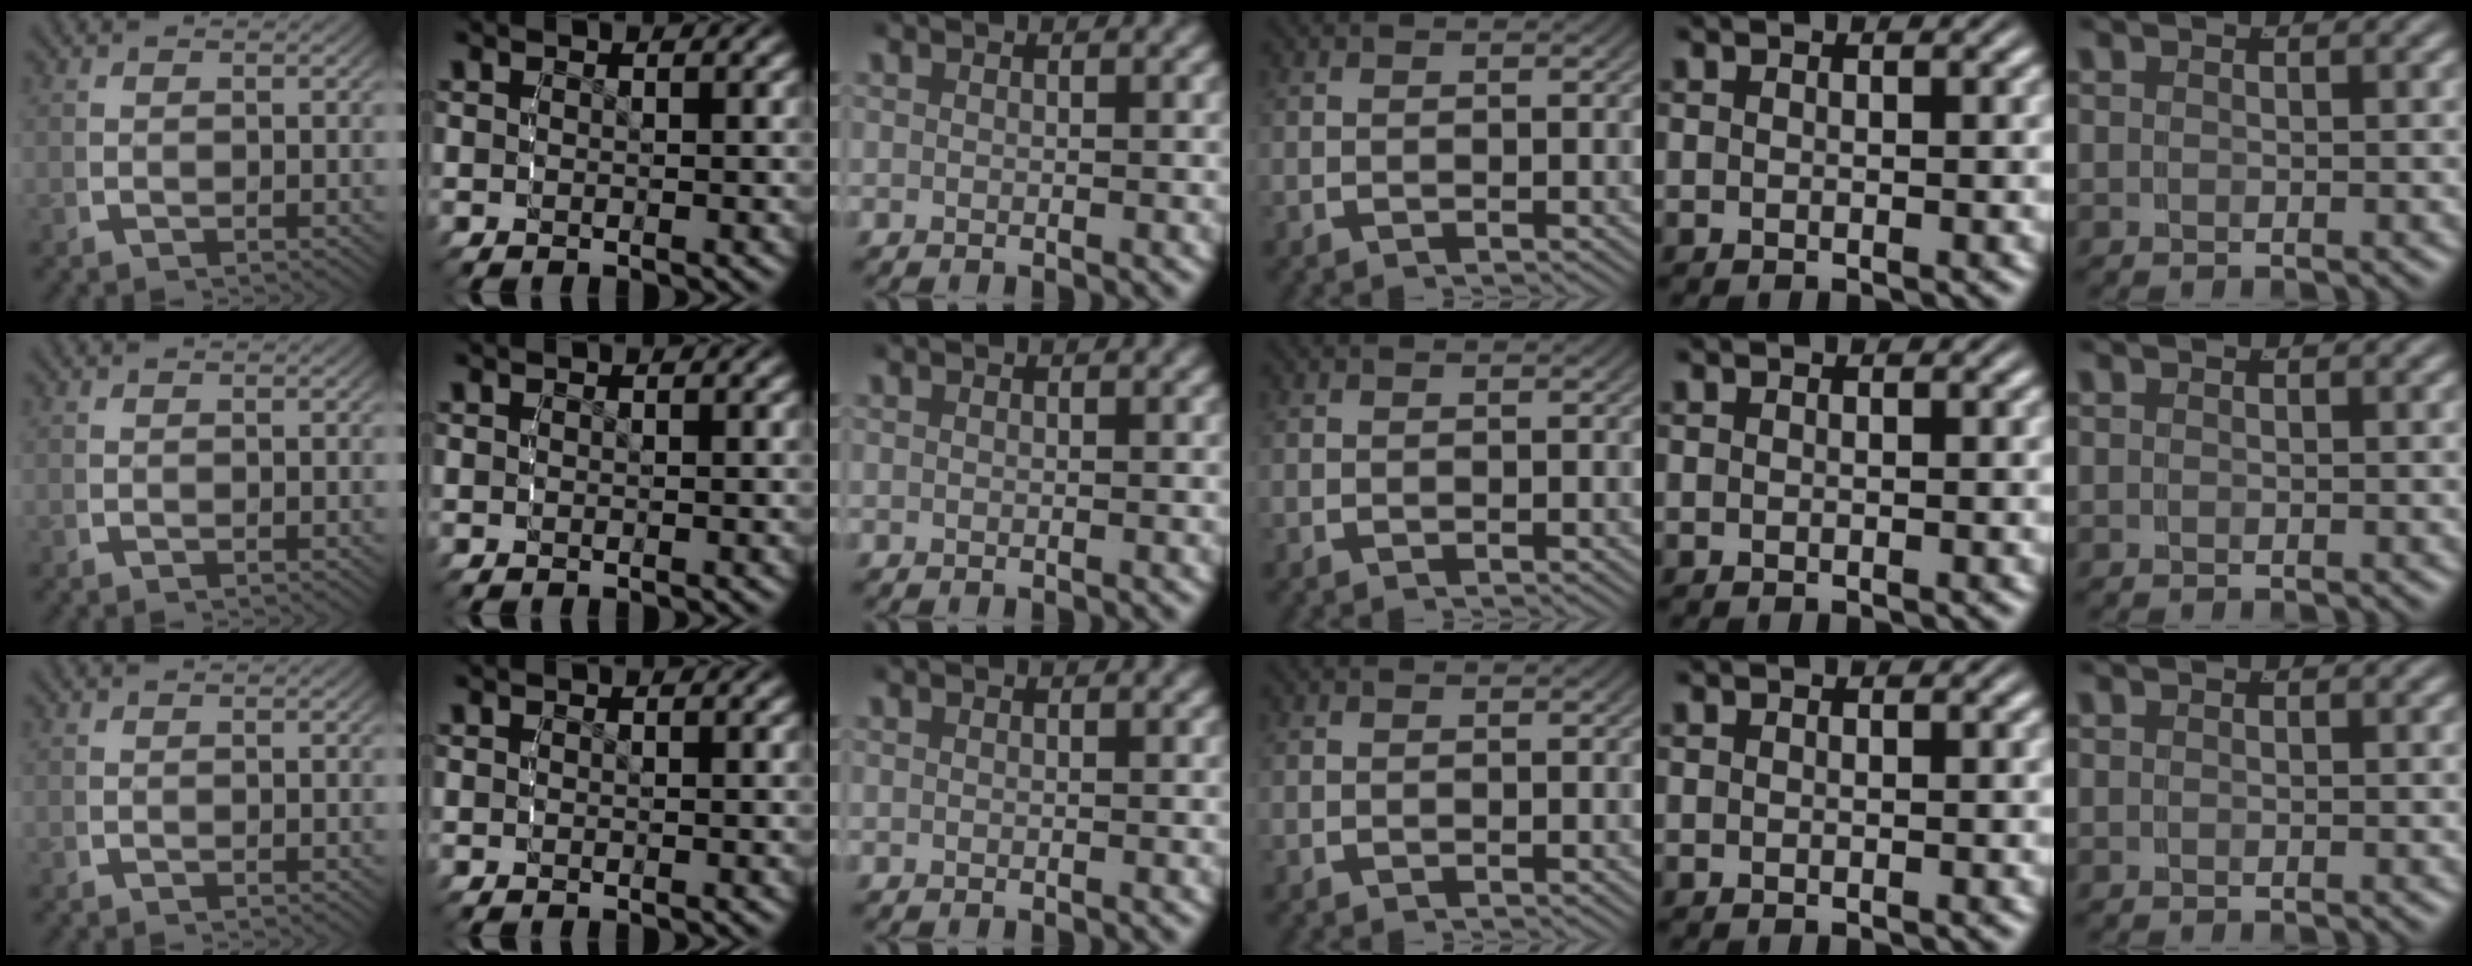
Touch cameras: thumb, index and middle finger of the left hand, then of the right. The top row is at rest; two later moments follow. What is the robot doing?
{"motion": "reach", "object": "toothpaste"}